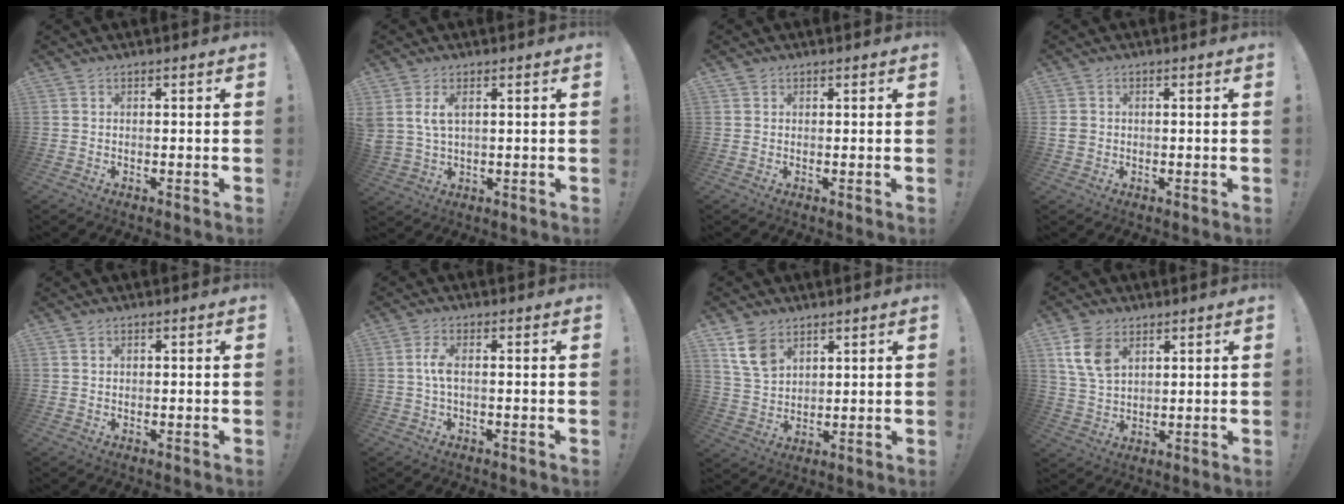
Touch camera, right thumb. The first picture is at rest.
{"total": 5.3, "force": [2.3, 2.5, 4.0], "torque": [-0.079, -0.006, 0.040]}
{"total": 1.1, "force": [0.7, 0.8, 0.0], "torque": [0.006, -0.002, 0.012]}
{"total": 2.6, "force": [0.0, 2.3, 1.2], "torque": [-0.014, 0.005, 0.001]}
{"total": 0.7, "force": [0.5, 0.4, 0.2], "torque": [0.004, -0.003, 0.009]}
{"total": 4.3, "force": [0.1, 1.3, 4.1], "torque": [-0.083, 0.004, 0.000]}
{"total": 9.4, "force": [5.7, 5.9, 4.6], "torque": [-0.081, -0.019, 0.114]}
{"total": 10.4, "force": [5.1, 6.8, 6.0], "torque": [-0.110, -0.010, 0.100]}